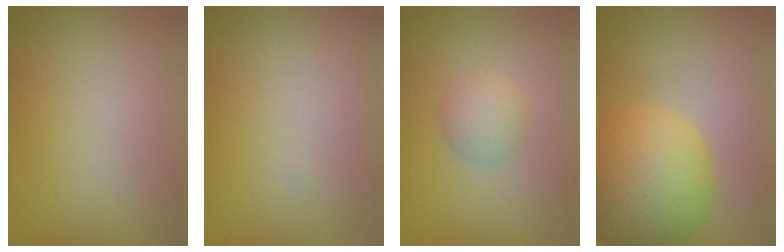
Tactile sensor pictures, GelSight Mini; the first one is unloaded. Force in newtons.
{"total": 0.0}
{"total": 2.0, "press": 2.0, "slide": 0.1}
{"total": 9.7, "press": 9.7, "slide": 0.2}